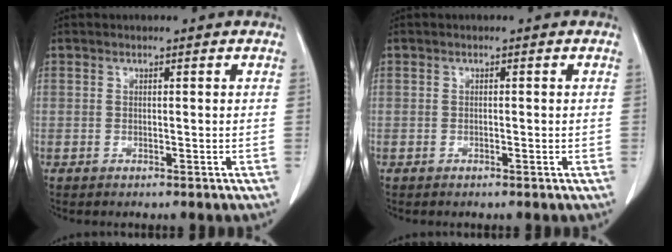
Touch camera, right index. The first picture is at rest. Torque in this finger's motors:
{"motor_torque": [-0.08, 0.05, -0.02, -0.01]}